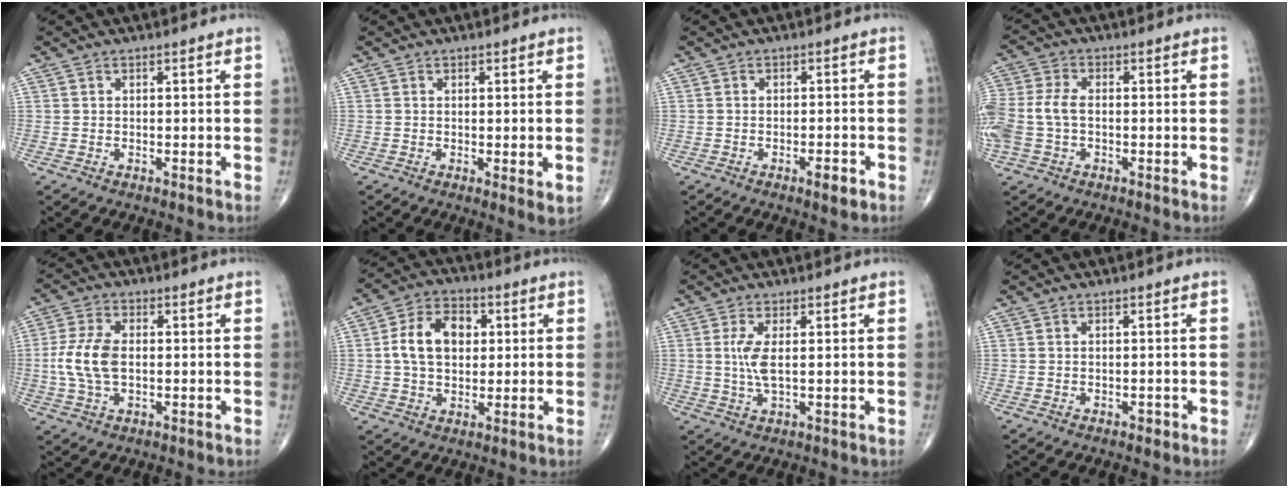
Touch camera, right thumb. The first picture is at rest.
{"total": 2.7, "force": [-0.2, 0.6, 2.7], "torque": [-0.040, -0.012, 0.000]}
{"total": 2.9, "force": [-1.5, 0.9, 2.3], "torque": [-0.034, 0.002, -0.024]}
{"total": 9.0, "force": [-1.0, 5.7, 6.8], "torque": [-0.176, 0.018, -0.022]}
{"total": 8.3, "force": [-0.3, 4.6, 6.9], "torque": [-0.155, 0.007, -0.008]}
{"total": 10.8, "force": [1.5, 7.5, 7.7], "torque": [-0.119, 0.013, 0.022]}
{"total": 4.4, "force": [0.7, 1.1, 4.2], "torque": [-0.101, -0.010, 0.016]}
{"total": 1.3, "force": [-0.6, 0.7, 0.9], "torque": [-0.011, 0.000, -0.009]}